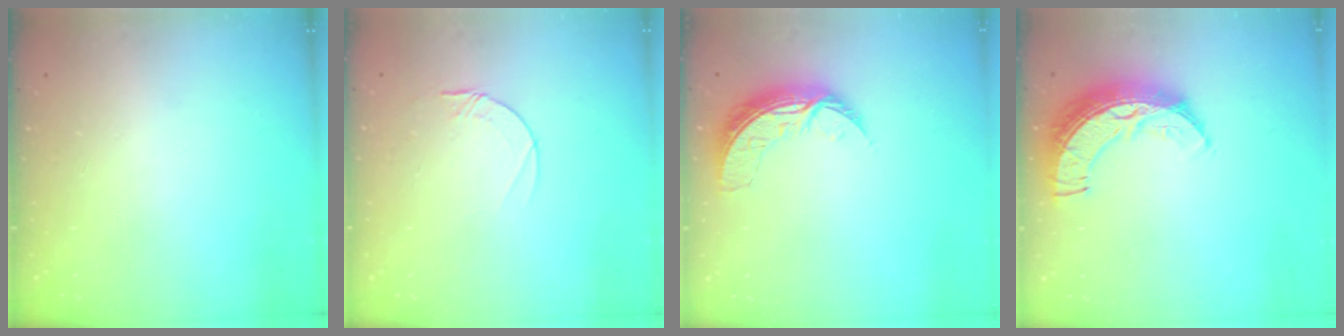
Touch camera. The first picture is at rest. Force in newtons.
{"total": 3.9, "press": 3.9, "slide": 0.4}
{"total": 8.1, "press": 8.0, "slide": 0.8}
{"total": 12.3, "press": 12.3, "slide": 0.9}